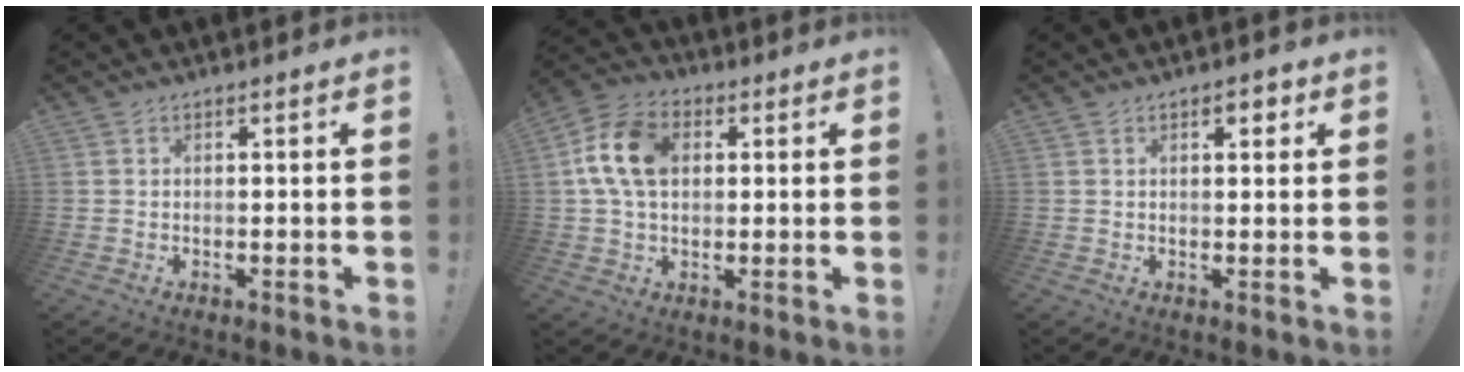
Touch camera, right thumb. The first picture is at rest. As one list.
[{"total": 13.8, "force": [2.8, 9.4, 9.7], "torque": [-0.176, 0.010, 0.056]}, {"total": 2.6, "force": [1.2, 1.2, 2.0], "torque": [-0.019, -0.005, 0.014]}]